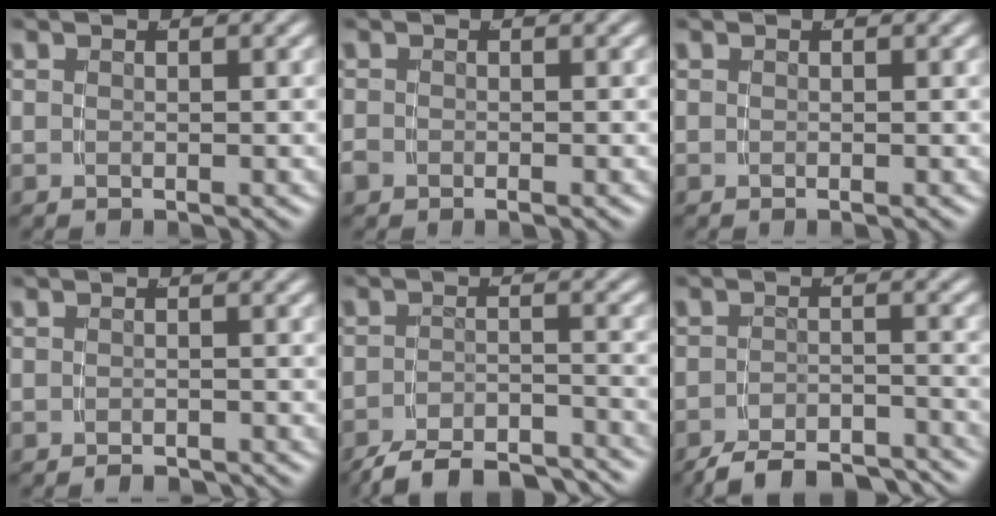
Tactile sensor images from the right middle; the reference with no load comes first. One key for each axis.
{"total": 1.3, "fx": -1.0, "fy": 0.7, "fz": 0.5, "tx": -0.009, "ty": -0.006, "tz": -0.017}
{"total": 0.0}
{"total": 1.7, "fx": -1.7, "fy": 0.0, "fz": 0.1, "tx": 0.000, "ty": -0.008, "tz": -0.025}
{"total": 8.4, "fx": -7.8, "fy": 2.0, "fz": 2.3, "tx": -0.021, "ty": -0.018, "tz": -0.121}
{"total": 7.4, "fx": -7.0, "fy": 1.7, "fz": 1.7, "tx": -0.012, "ty": -0.015, "tz": -0.110}